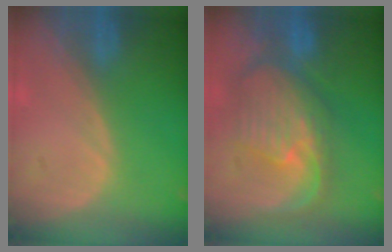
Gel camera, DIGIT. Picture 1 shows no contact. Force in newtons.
{"total": 10.6, "press": 9.5, "slide": 4.7}